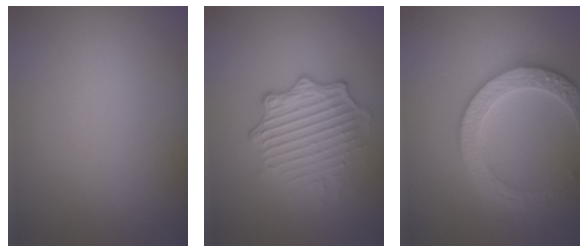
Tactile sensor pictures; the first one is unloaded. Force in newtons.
{"total": 4.7, "press": 3.4, "slide": 3.2}
{"total": 3.8, "press": 3.8, "slide": 0.7}